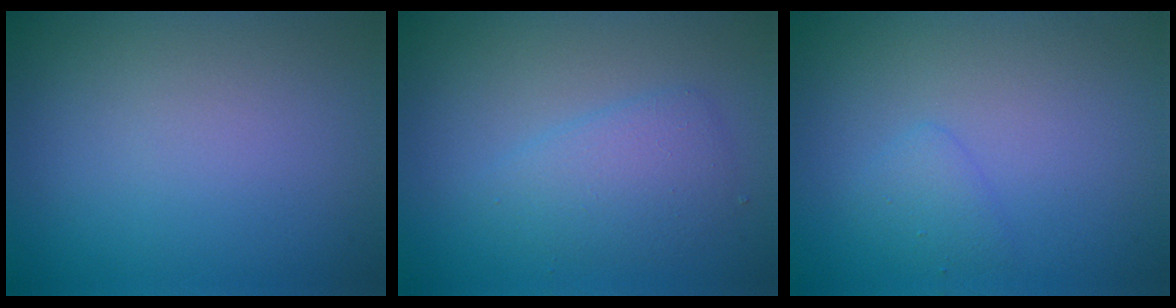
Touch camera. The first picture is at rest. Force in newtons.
{"total": 2.7, "press": 2.7, "slide": 0.0}
{"total": 1.3, "press": 1.3, "slide": 0.1}